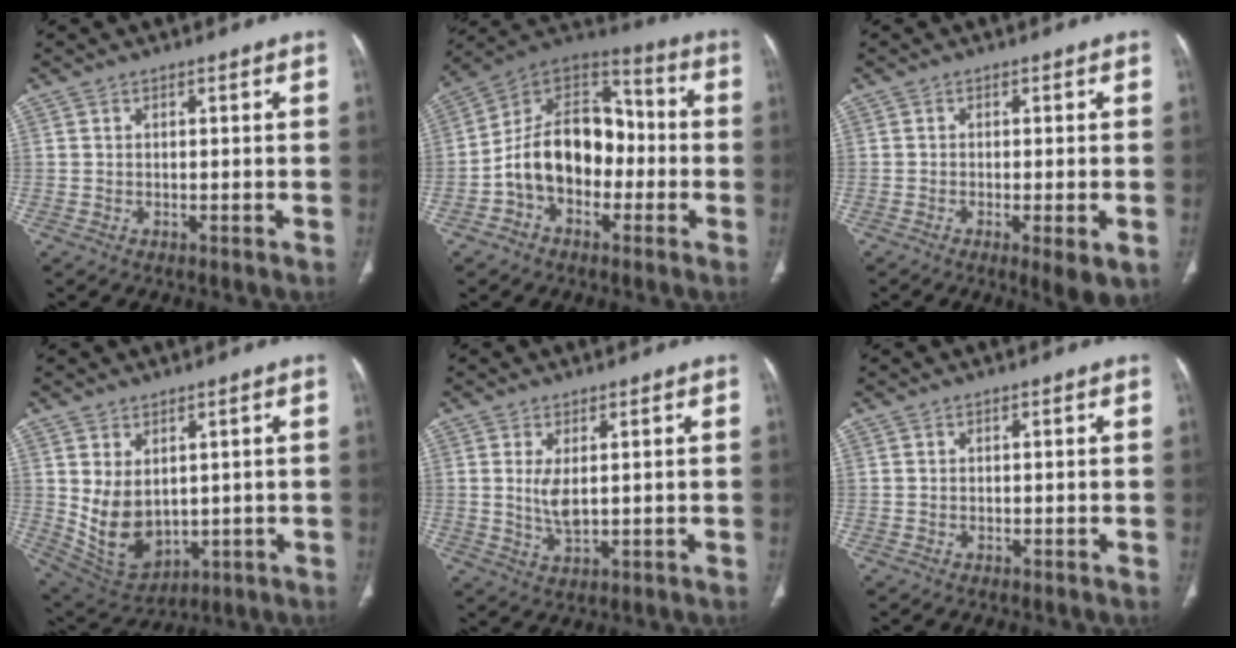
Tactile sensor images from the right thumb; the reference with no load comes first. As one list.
[{"total": 16.7, "force": [-3.3, 11.6, 11.5], "torque": [-0.161, 0.056, -0.065]}, {"total": 5.3, "force": [-1.8, 1.1, 4.8], "torque": [-0.077, -0.015, -0.028]}, {"total": 10.1, "force": [1.0, 7.0, 7.2], "torque": [-0.117, -0.013, 0.053]}, {"total": 4.3, "force": [0.8, 1.8, 3.8], "torque": [-0.077, -0.015, 0.027]}, {"total": 0.0}]